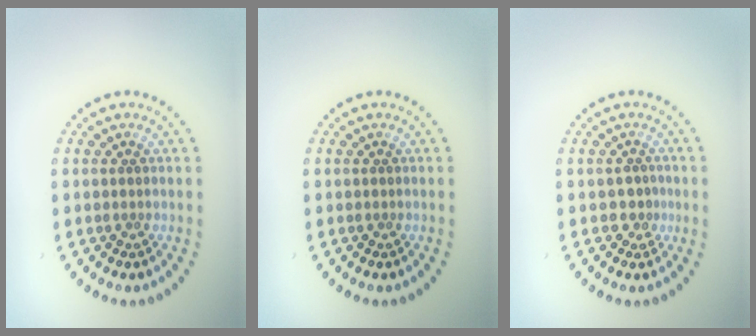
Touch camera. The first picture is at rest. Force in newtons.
{"total": 0.0}
{"total": 1.4, "press": 1.2, "slide": 0.6}